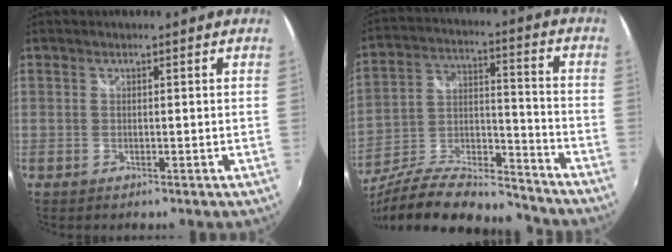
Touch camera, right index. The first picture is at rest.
{"total": 21.1, "force": [-17.4, 5.9, 10.4], "torque": [-0.199, -0.001, -0.283]}